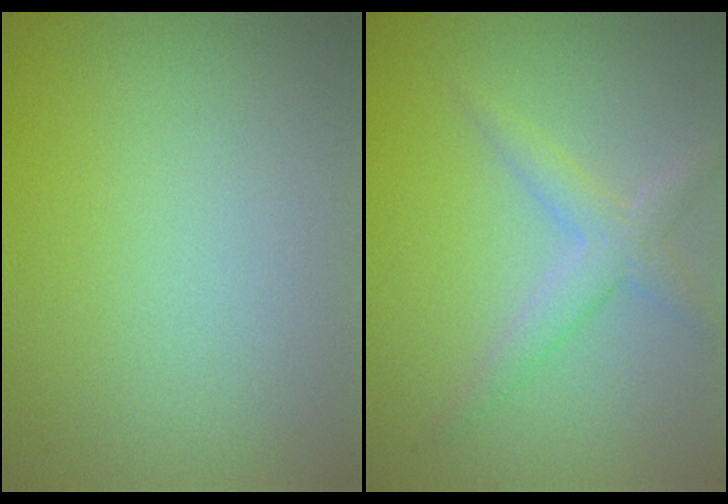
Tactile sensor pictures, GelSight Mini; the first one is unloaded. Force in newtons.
{"total": 2.5, "press": 2.5, "slide": 0.0}